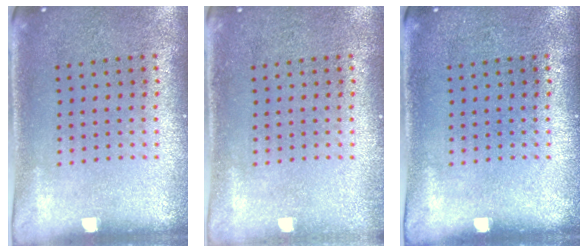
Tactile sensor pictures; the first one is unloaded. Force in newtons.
{"total": 0.8, "press": 0.8, "slide": 0.0}
{"total": 0.0}